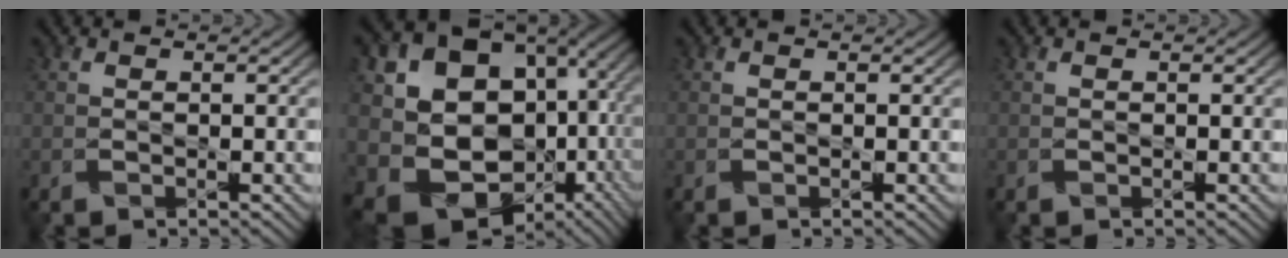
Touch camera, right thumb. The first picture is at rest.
{"total": 18.0, "force": [-0.3, 14.8, 10.3], "torque": [-0.206, -0.056, 0.061]}
{"total": 0.0}
{"total": 0.0}